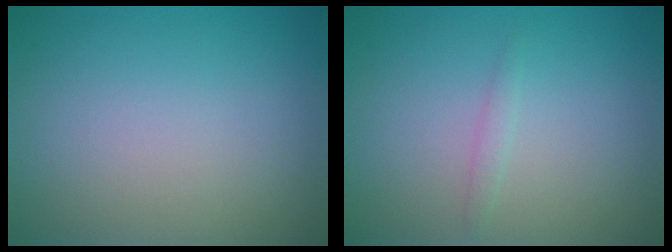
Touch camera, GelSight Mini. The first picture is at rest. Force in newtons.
{"total": 0.8, "press": 0.8, "slide": 0.0}